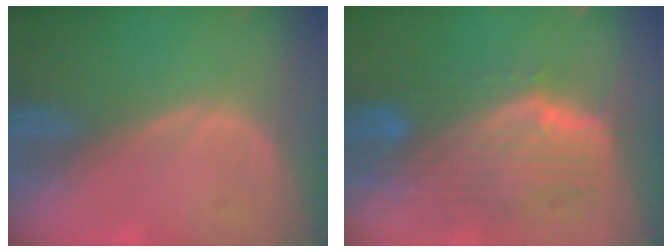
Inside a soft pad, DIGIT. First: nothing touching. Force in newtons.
{"total": 10.1, "press": 8.9, "slide": 4.6}